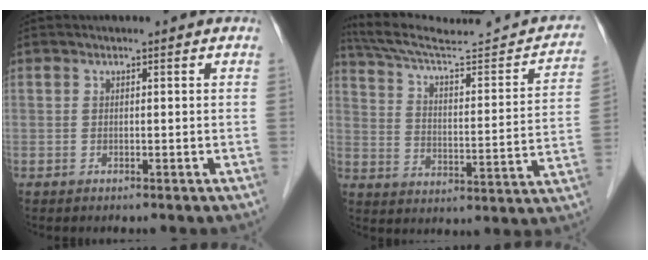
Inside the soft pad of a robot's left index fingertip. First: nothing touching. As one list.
[{"total": 22.3, "force": [20.0, 2.1, 9.6], "torque": [-0.145, -0.014, 0.286]}]